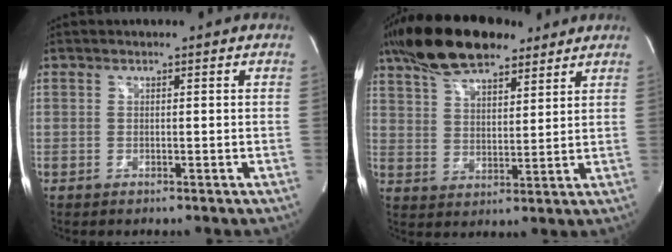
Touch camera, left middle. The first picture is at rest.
{"total": 15.0, "force": [11.3, 5.2, 8.4], "torque": [-0.168, 0.031, 0.200]}